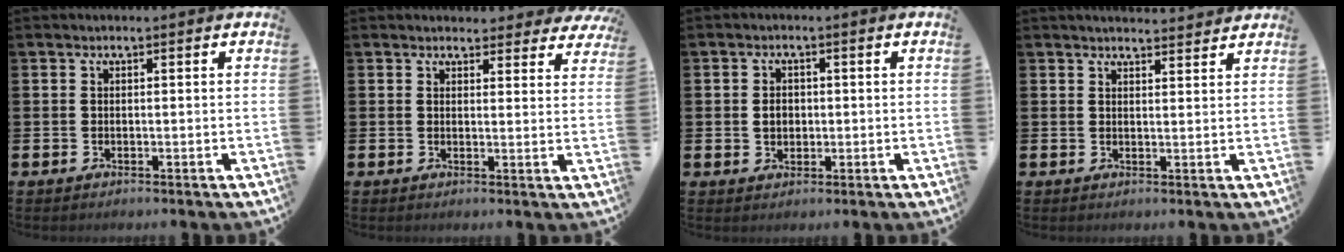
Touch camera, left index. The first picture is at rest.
{"total": 3.1, "force": [2.9, 1.1, 0.2], "torque": [0.009, -0.017, 0.047]}
{"total": 2.3, "force": [0.1, 1.9, 1.2], "torque": [-0.006, 0.001, -0.006]}
{"total": 2.6, "force": [2.6, 0.3, 0.1], "torque": [0.004, -0.018, 0.045]}